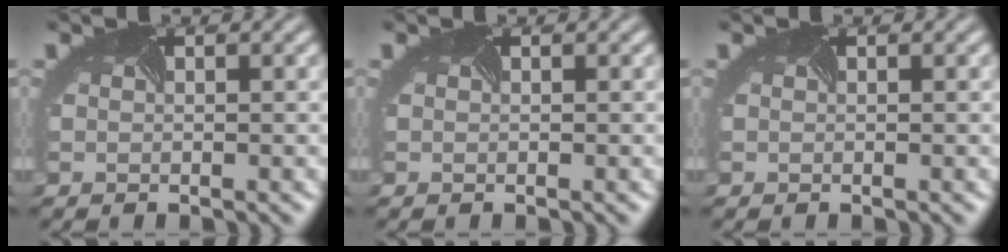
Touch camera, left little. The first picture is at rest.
{"total": 0.0}
{"total": 0.0}